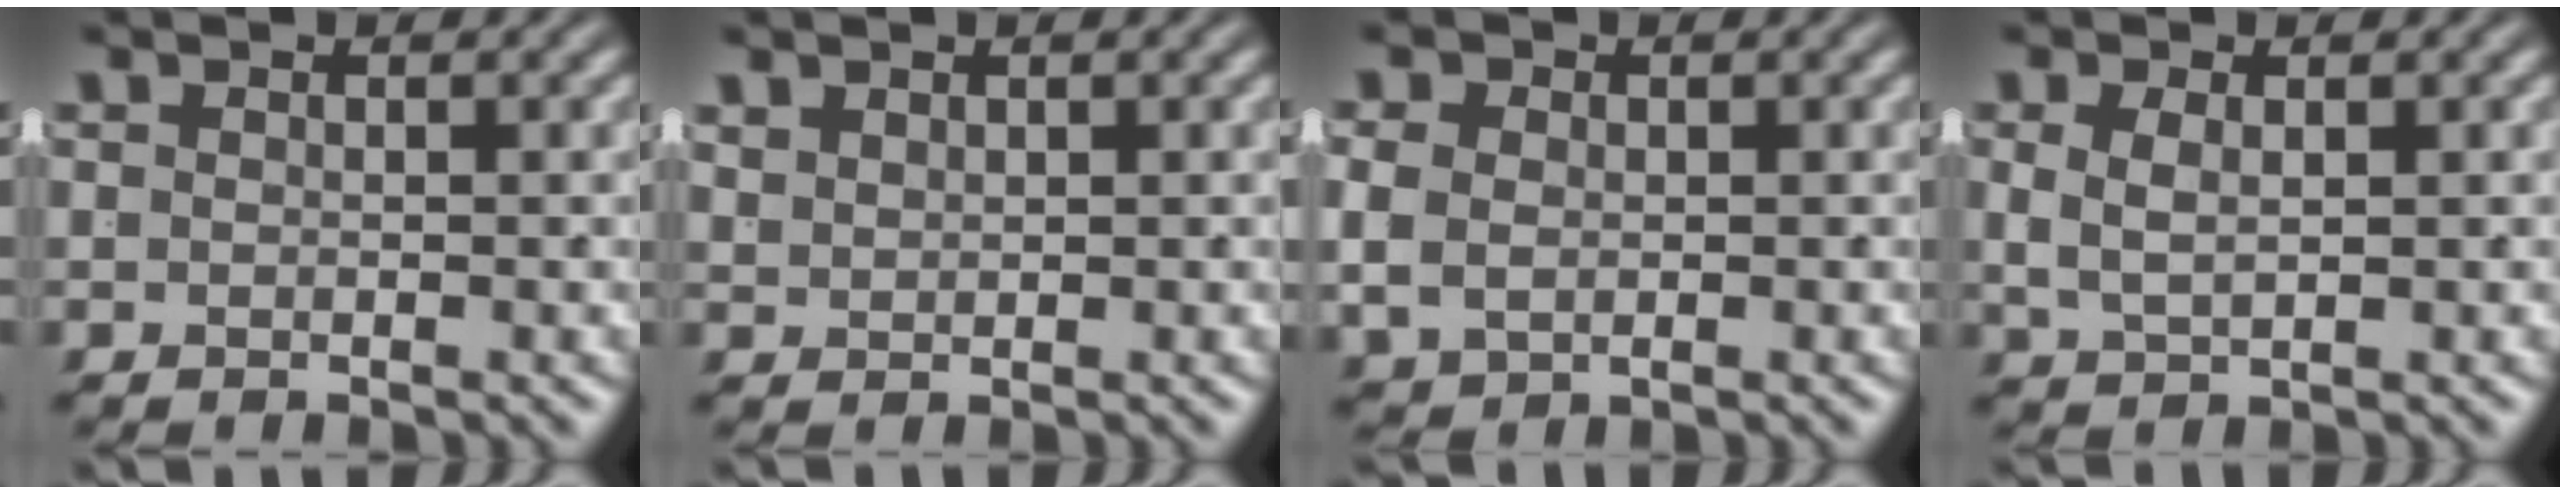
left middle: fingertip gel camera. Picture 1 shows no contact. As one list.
[{"total": 1.1, "force": [1.1, -0.2, 0.2], "torque": [0.007, 0.000, 0.031]}, {"total": 2.9, "force": [0.0, 2.3, 1.6], "torque": [-0.041, -0.013, 0.012]}, {"total": 2.3, "force": [0.6, 1.3, 1.8], "torque": [-0.033, -0.004, 0.019]}]